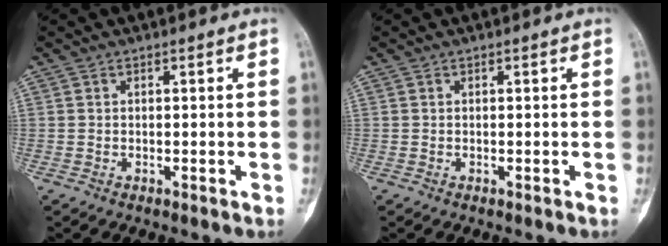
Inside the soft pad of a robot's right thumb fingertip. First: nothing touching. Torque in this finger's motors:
{"motor_torque": [0.01, -0.01, 0.04, -0.04, 0.02]}